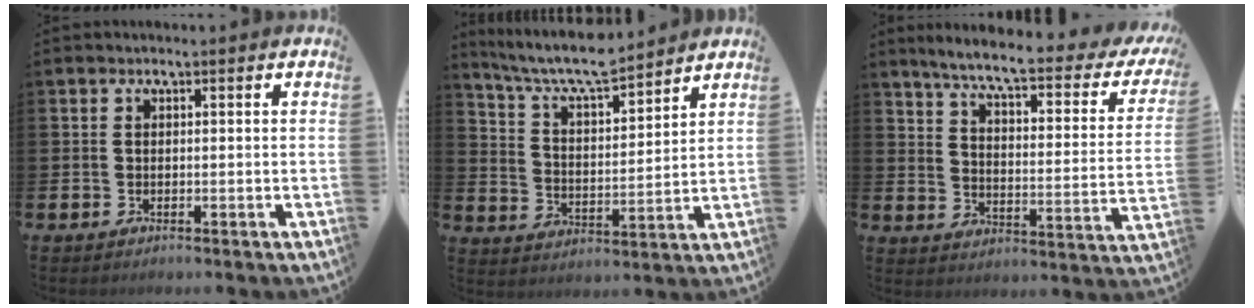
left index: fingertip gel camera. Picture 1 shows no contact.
{"total": 7.8, "force": [7.3, 1.1, 2.7], "torque": [-0.087, -0.044, 0.128]}
{"total": 6.9, "force": [5.6, 1.0, 4.0], "torque": [-0.094, -0.044, 0.084]}